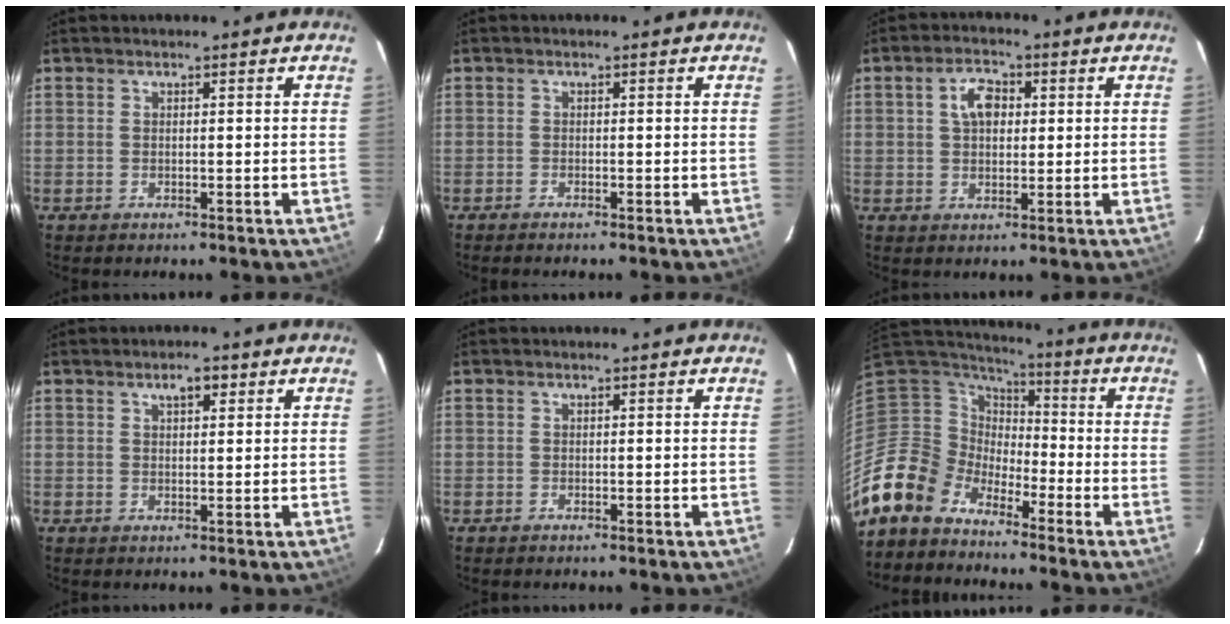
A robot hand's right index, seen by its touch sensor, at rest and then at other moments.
{"total": 1.0, "force": [-0.9, 0.1, 0.4], "torque": [-0.013, -0.002, -0.019]}
{"total": 5.3, "force": [1.3, 3.5, 3.7], "torque": [-0.065, 0.016, 0.025]}
{"total": 2.7, "force": [1.4, 1.2, 1.9], "torque": [-0.030, 0.008, 0.023]}
{"total": 0.0}
{"total": 11.6, "force": [-9.0, 7.0, 2.3], "torque": [-0.081, 0.027, -0.193]}